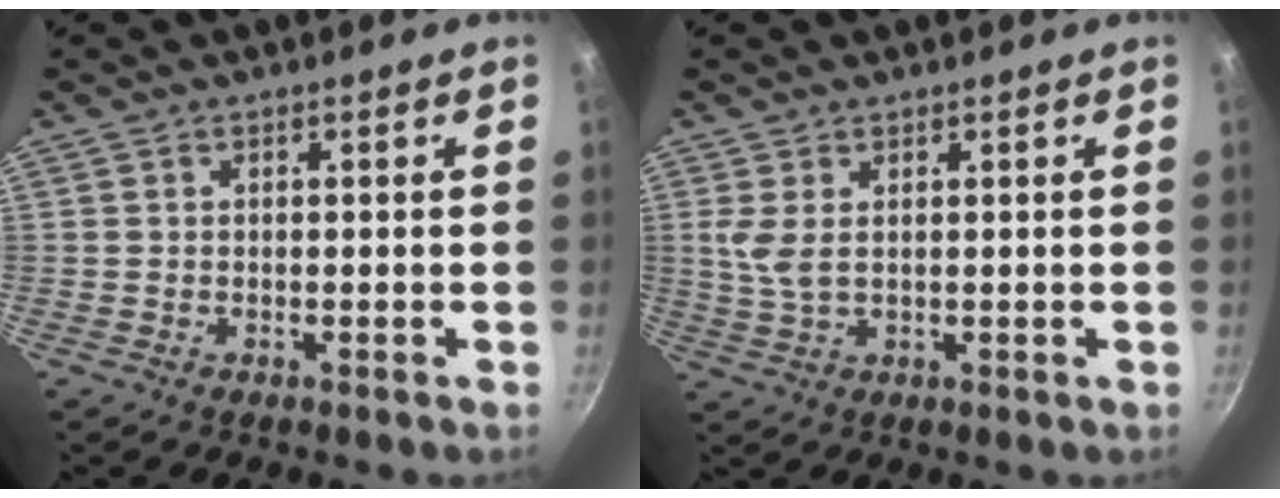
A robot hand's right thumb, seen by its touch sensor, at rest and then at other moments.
{"total": 3.7, "force": [1.0, 1.8, 3.1], "torque": [-0.075, -0.002, 0.028]}